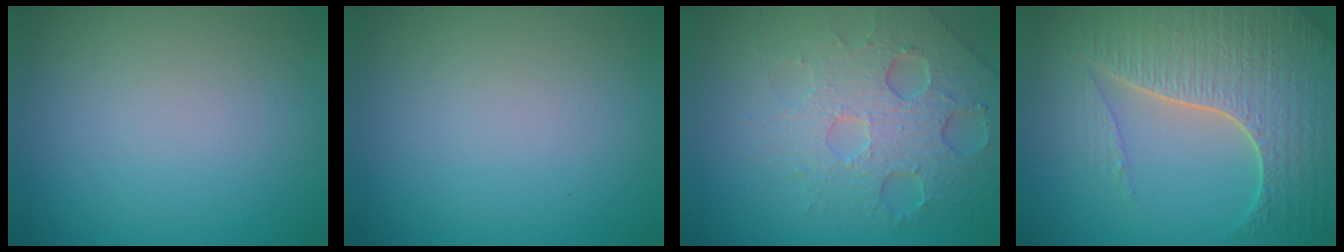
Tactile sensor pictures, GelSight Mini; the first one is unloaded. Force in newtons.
{"total": 0.0}
{"total": 6.6, "press": 4.7, "slide": 4.7}
{"total": 7.7, "press": 5.6, "slide": 5.2}